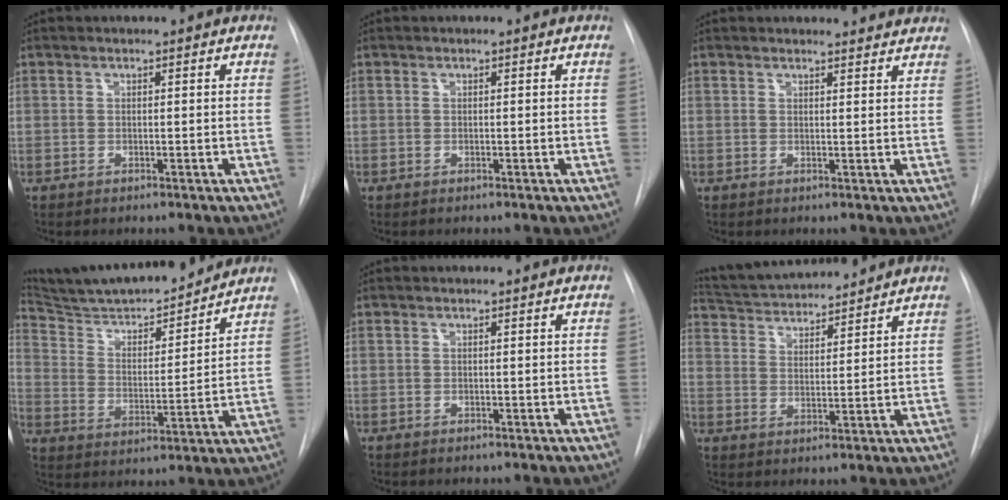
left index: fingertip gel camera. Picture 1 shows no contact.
{"total": 0.0}
{"total": 5.8, "force": [5.6, 1.1, 0.6], "torque": [0.001, 0.005, 0.048]}
{"total": 18.9, "force": [17.4, 2.1, 7.1], "torque": [-0.120, 0.000, 0.279]}
{"total": 0.0}
{"total": 13.9, "force": [13.0, 1.9, 4.4], "torque": [-0.080, 0.024, 0.215]}